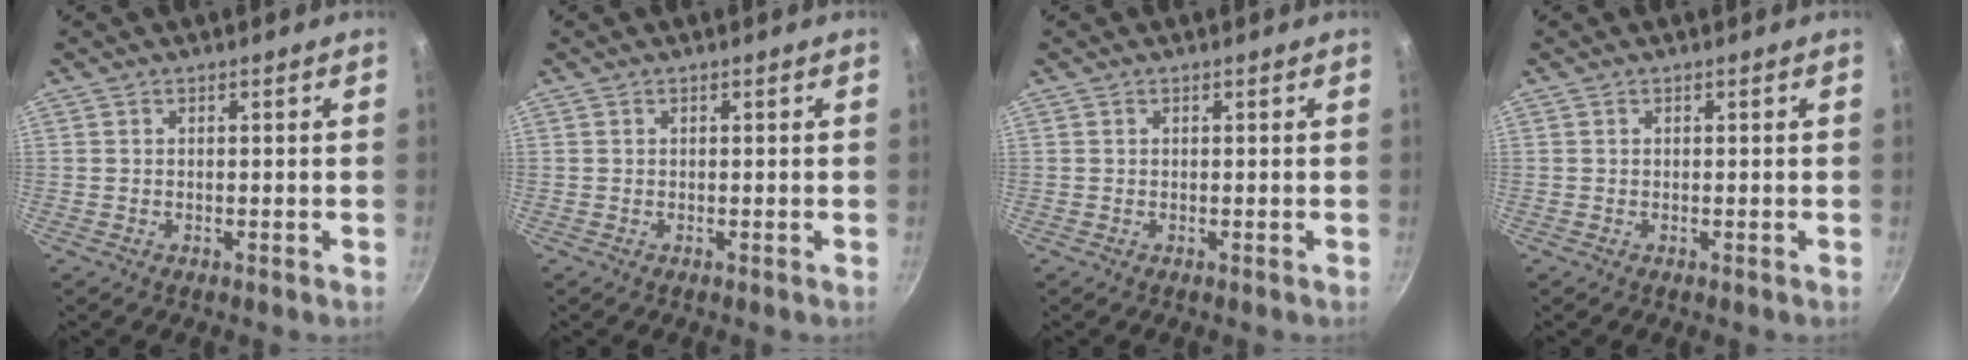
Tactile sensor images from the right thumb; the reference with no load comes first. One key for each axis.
{"total": 0.0}
{"total": 0.0}
{"total": 0.0}